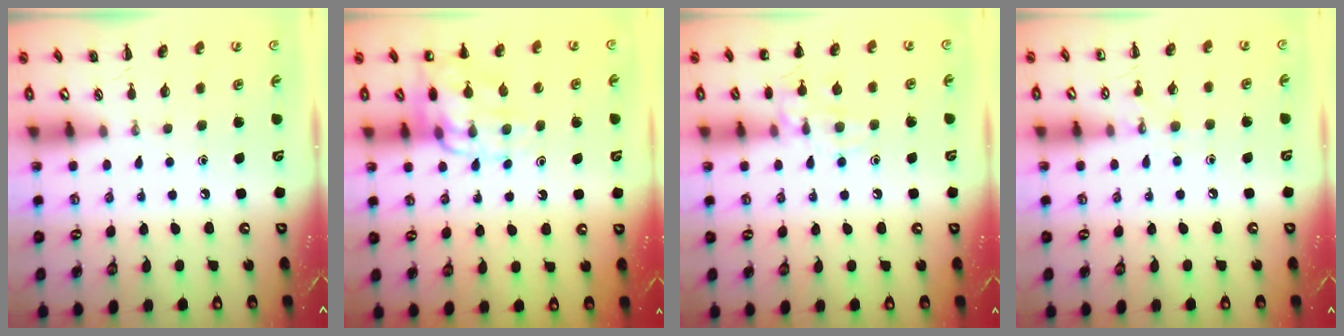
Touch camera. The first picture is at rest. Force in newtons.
{"total": 12.8, "press": 12.5, "slide": 2.5}
{"total": 10.5, "press": 10.4, "slide": 1.0}
{"total": 7.3, "press": 7.2, "slide": 1.5}